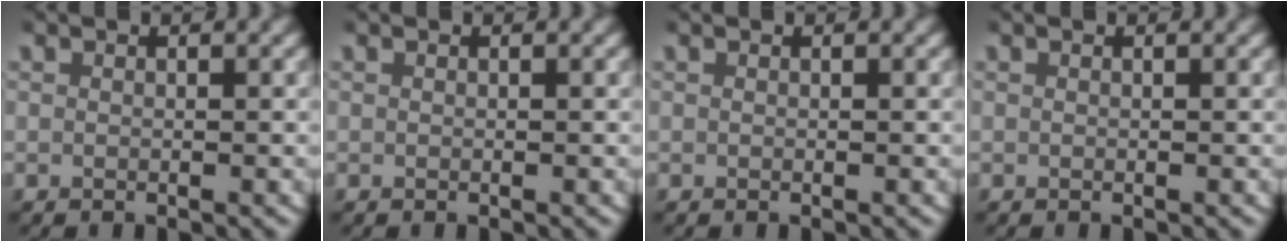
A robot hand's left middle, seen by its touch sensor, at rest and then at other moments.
{"total": 0.0}
{"total": 0.0}
{"total": 0.0}